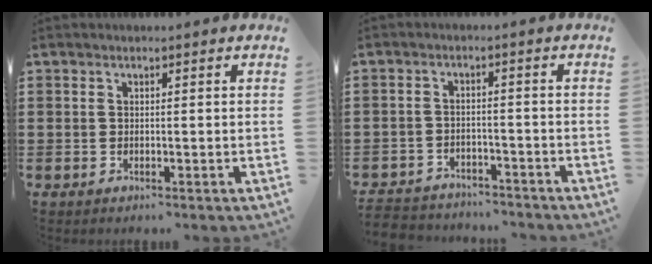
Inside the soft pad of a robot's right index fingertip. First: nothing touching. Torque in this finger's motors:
{"motor_torque": [-1.17, 0.96, -1.05, 0.08]}